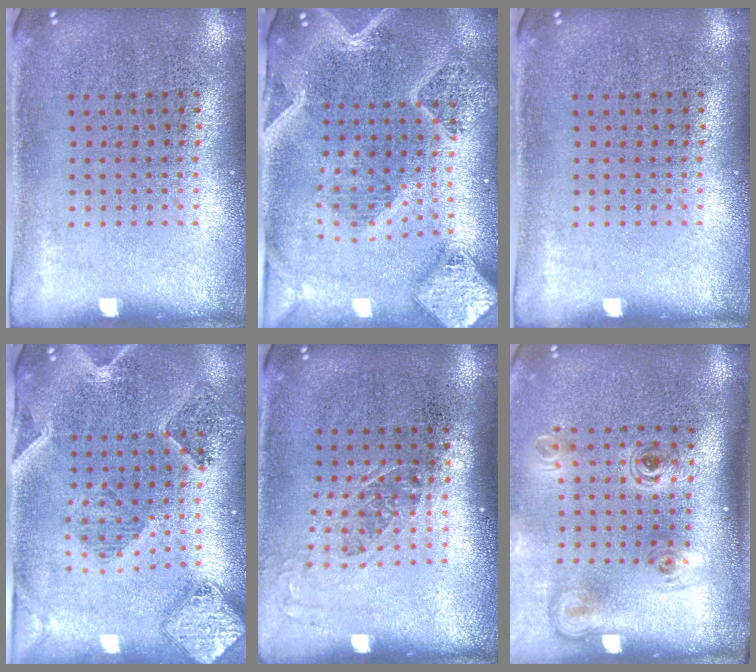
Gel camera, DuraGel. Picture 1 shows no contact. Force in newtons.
{"total": 3.2, "press": 2.7, "slide": 1.6}
{"total": 0.0}
{"total": 1.5, "press": 1.4, "slide": 0.4}
{"total": 1.2, "press": 0.9, "slide": 0.7}
{"total": 2.2, "press": 1.5, "slide": 1.7}